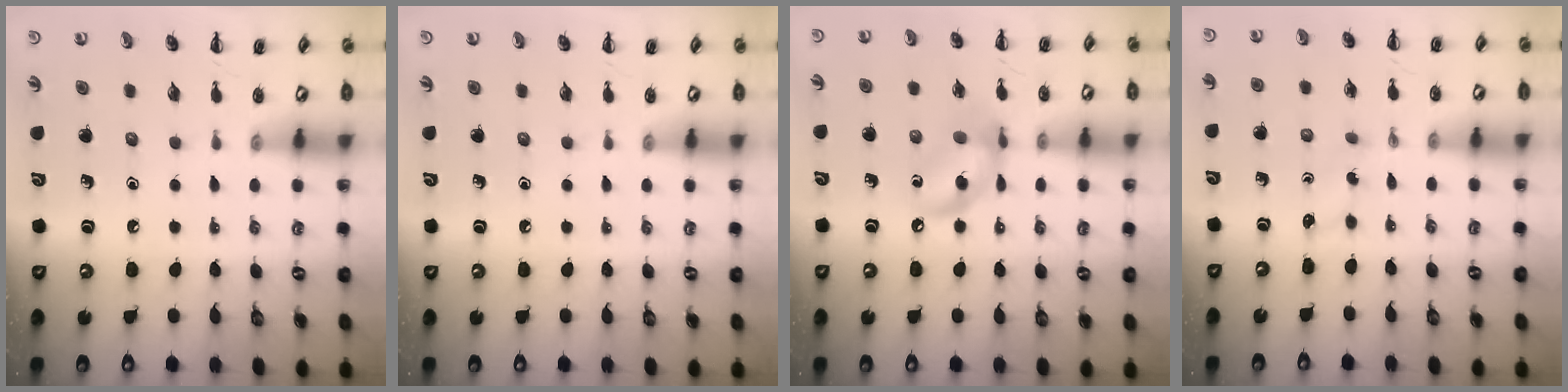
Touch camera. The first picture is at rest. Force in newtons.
{"total": 0.0}
{"total": 11.8, "press": 11.6, "slide": 2.4}
{"total": 2.6, "press": 2.5, "slide": 0.8}